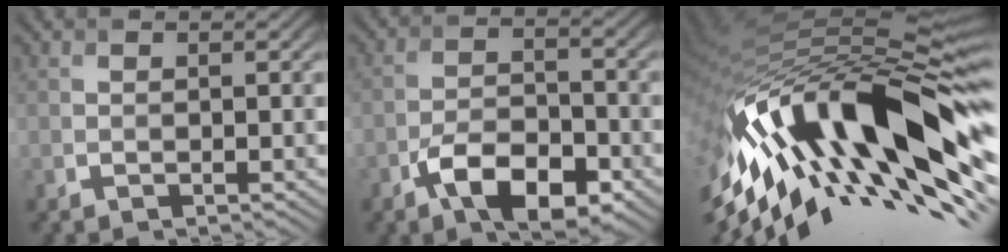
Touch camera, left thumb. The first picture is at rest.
{"total": 7.8, "force": [-4.6, 3.8, 5.1], "torque": [-0.092, -0.001, -0.085]}
{"total": 18.2, "force": [-5.1, 6.3, 16.3], "torque": [-0.299, -0.021, -0.094]}